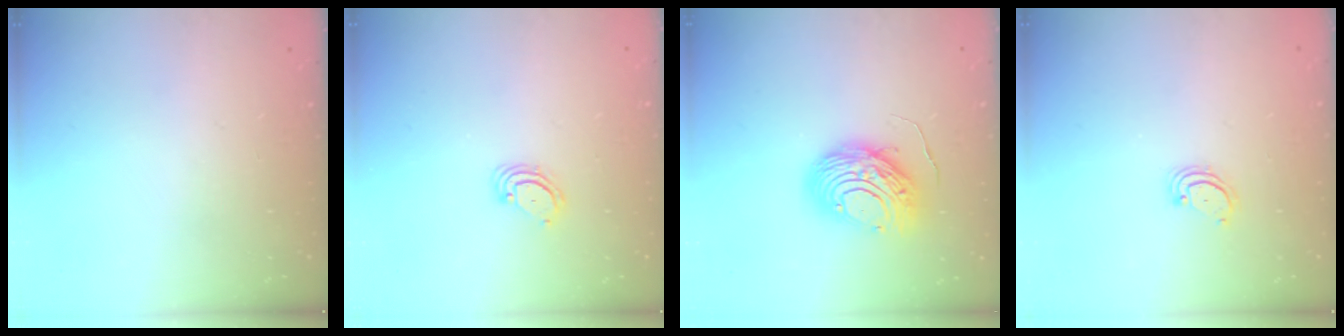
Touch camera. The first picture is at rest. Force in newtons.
{"total": 3.9, "press": 3.9, "slide": 0.2}
{"total": 11.1, "press": 11.0, "slide": 1.0}
{"total": 2.5, "press": 2.5, "slide": 0.3}